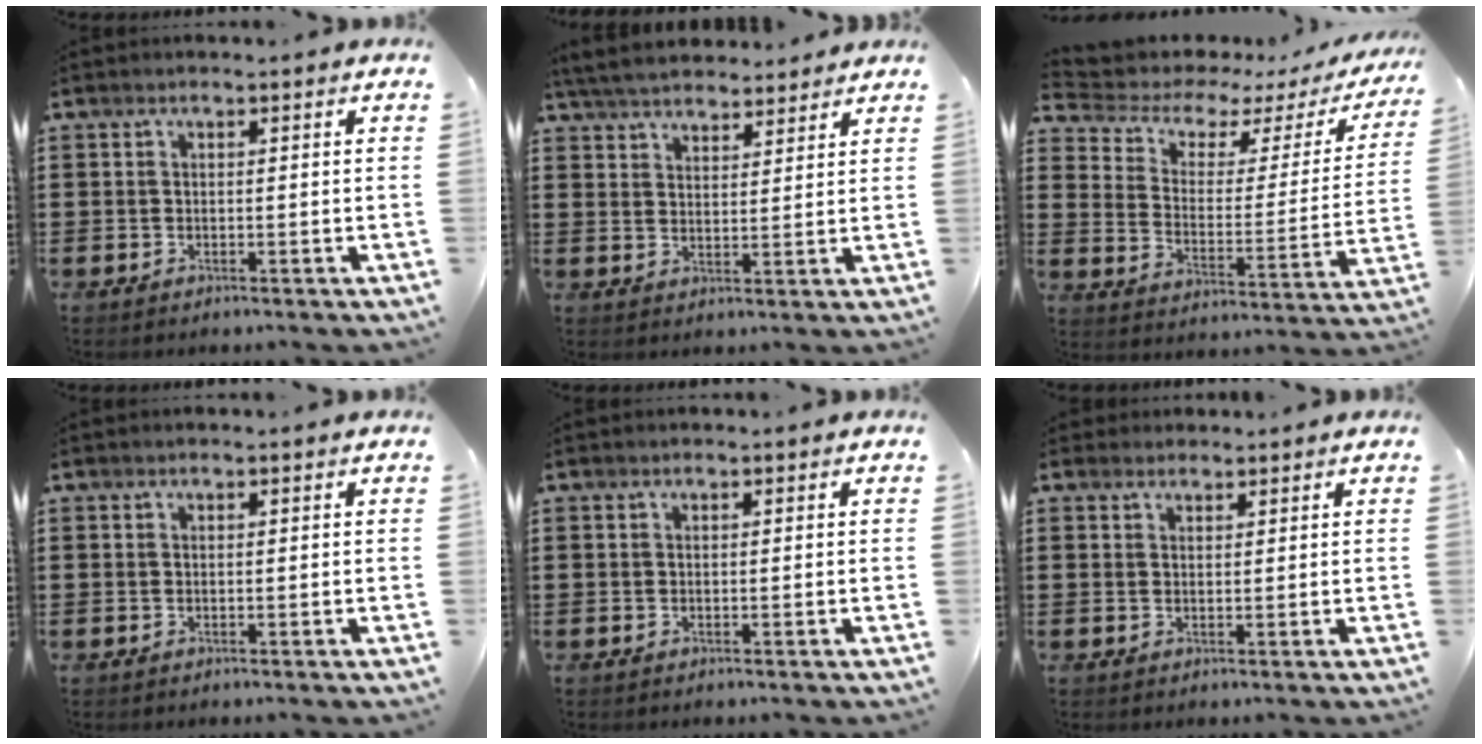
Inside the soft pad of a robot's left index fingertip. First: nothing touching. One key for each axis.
{"total": 4.9, "fx": 4.7, "fy": 1.1, "fz": 1.0, "tx": -0.037, "ty": -0.010, "tz": 0.088}
{"total": 4.3, "fx": 3.0, "fy": 2.3, "fz": 2.0, "tx": -0.062, "ty": -0.020, "tz": 0.044}
{"total": 0.0}
{"total": 0.0}
{"total": 1.5, "fx": 1.4, "fy": 0.6, "fz": 0.0, "tx": -0.003, "ty": 0.004, "tz": 0.027}